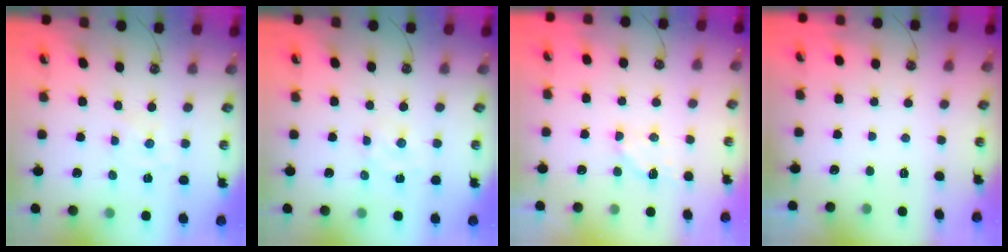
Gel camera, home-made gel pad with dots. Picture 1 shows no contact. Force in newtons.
{"total": 2.3, "press": 2.3, "slide": 0.3}
{"total": 5.4, "press": 5.3, "slide": 0.9}
{"total": 0.0}